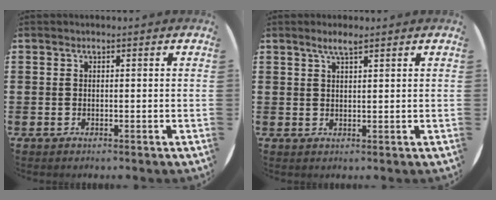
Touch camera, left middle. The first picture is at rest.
{"total": 2.4, "force": [1.8, 0.3, 1.6], "torque": [-0.034, 0.003, 0.033]}